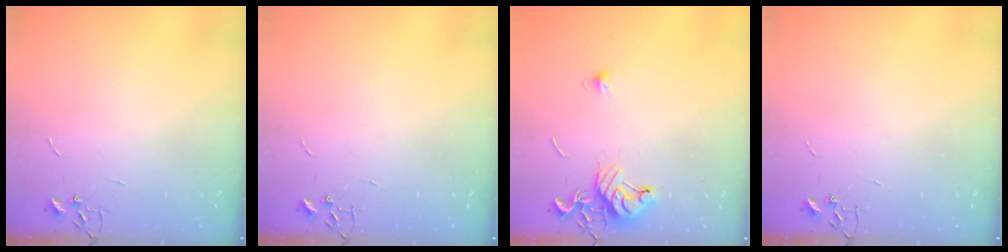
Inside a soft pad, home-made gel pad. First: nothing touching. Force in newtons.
{"total": 0.0}
{"total": 10.3, "press": 10.2, "slide": 1.2}
{"total": 0.0}